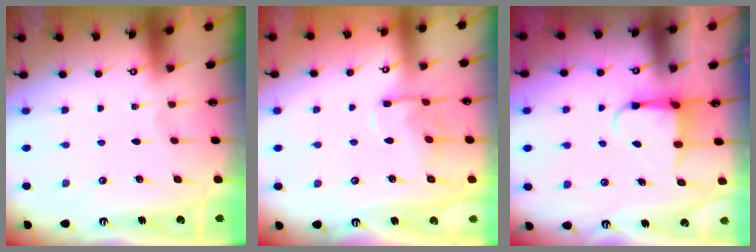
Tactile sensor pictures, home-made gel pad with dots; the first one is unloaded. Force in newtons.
{"total": 8.2, "press": 8.2, "slide": 0.7}
{"total": 3.9, "press": 3.9, "slide": 0.4}